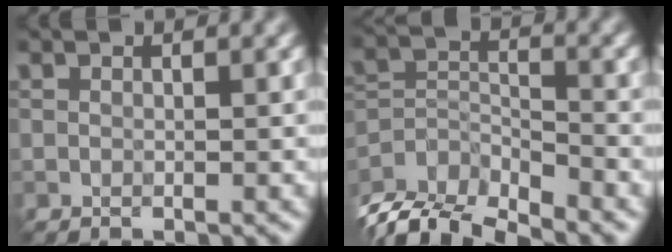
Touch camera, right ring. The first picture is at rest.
{"total": 7.5, "force": [-6.8, 1.9, 2.8], "torque": [-0.053, -0.013, -0.114]}